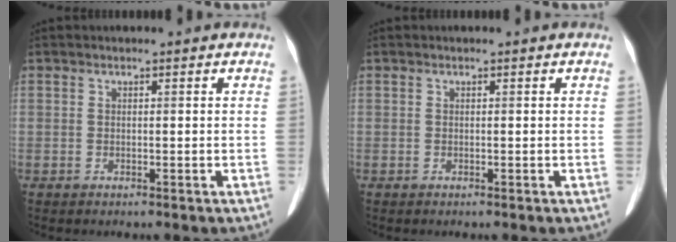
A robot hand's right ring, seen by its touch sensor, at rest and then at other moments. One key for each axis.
{"total": 0.0}